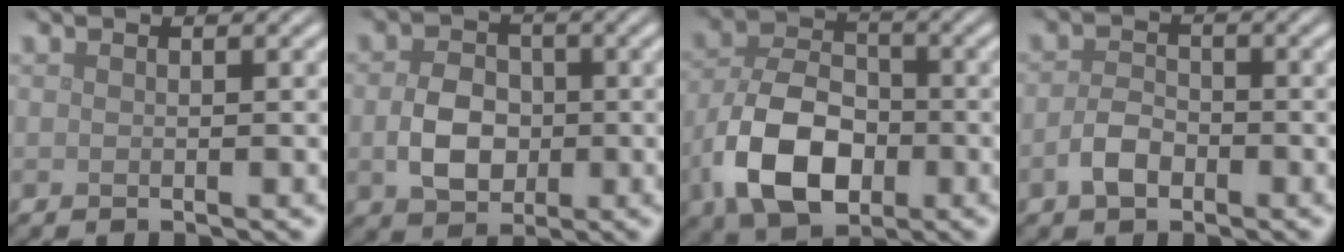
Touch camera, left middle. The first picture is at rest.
{"total": 4.2, "force": [-0.6, 3.2, 2.7], "torque": [-0.051, -0.001, -0.012]}
{"total": 8.6, "force": [-2.9, 5.5, 5.9], "torque": [-0.125, -0.005, -0.060]}
{"total": 2.6, "force": [-1.2, 1.6, 1.6], "torque": [-0.032, 0.004, -0.028]}